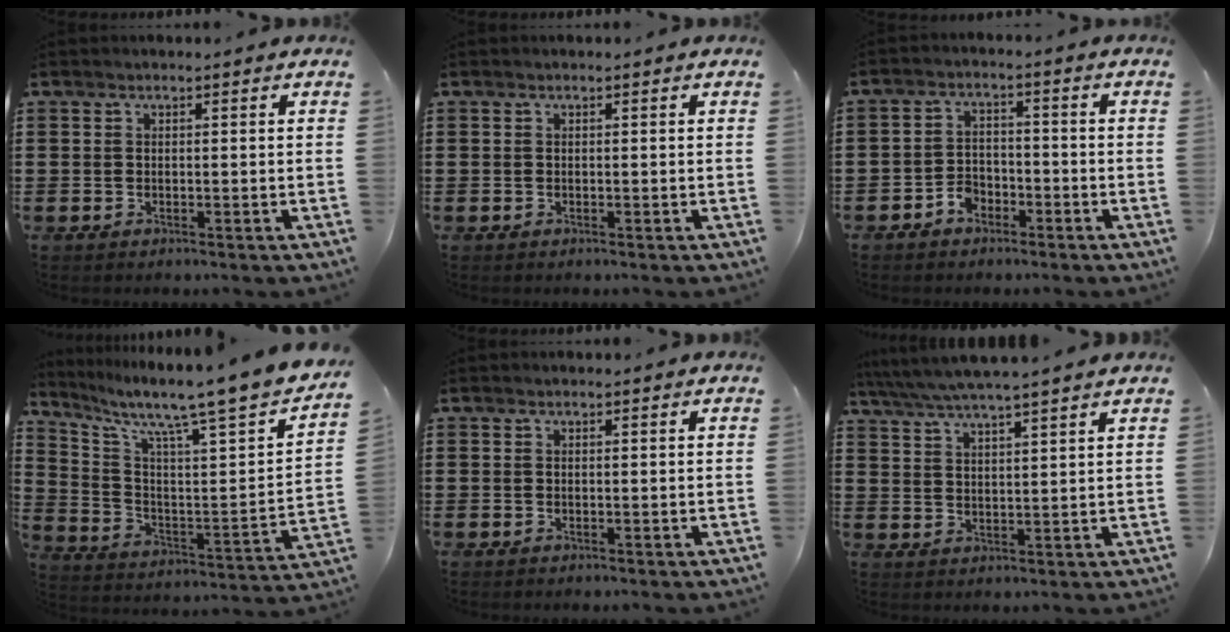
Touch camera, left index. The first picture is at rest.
{"total": 0.0}
{"total": 3.3, "force": [-2.6, 1.9, 0.7], "torque": [-0.019, 0.008, -0.054]}
{"total": 8.8, "force": [7.4, 0.0, 4.7], "torque": [-0.112, -0.073, 0.106]}
{"total": 0.0}
{"total": 4.9, "force": [4.5, -0.3, 1.9], "torque": [-0.051, -0.021, 0.078]}